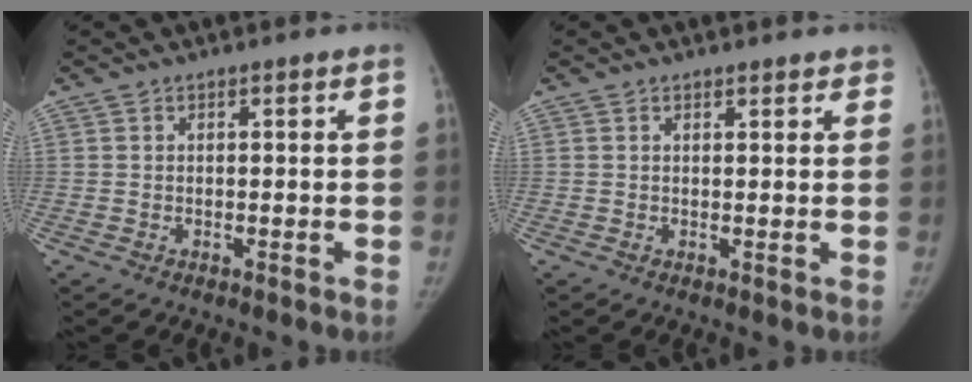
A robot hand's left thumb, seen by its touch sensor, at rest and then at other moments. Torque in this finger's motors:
{"motor_torque": [-0.14, -0.07, -0.08, 0.10, -0.02]}